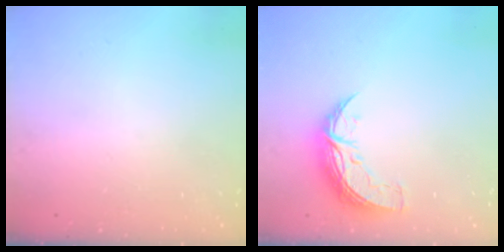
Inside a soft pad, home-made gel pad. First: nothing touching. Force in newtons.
{"total": 8.4, "press": 8.4, "slide": 0.3}